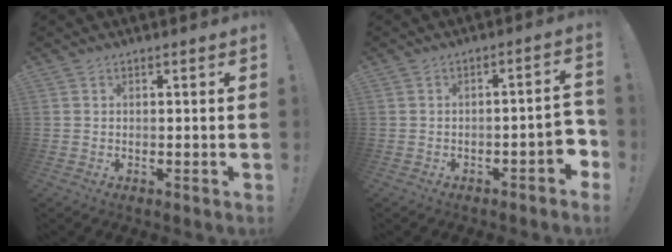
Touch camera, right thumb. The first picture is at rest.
{"total": 4.9, "force": [-2.0, 1.6, 4.1], "torque": [-0.058, 0.006, -0.032]}